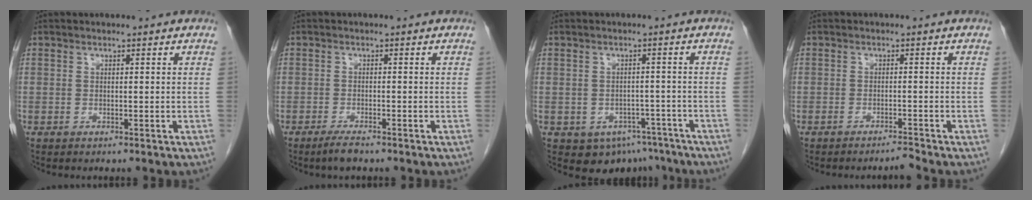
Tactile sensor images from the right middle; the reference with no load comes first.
{"total": 2.4, "force": [-1.9, 0.3, 1.4], "torque": [-0.036, -0.005, -0.035]}
{"total": 6.9, "force": [-4.5, 4.9, 1.8], "torque": [-0.011, 0.012, -0.054]}
{"total": 1.6, "force": [-1.5, -0.4, 0.4], "torque": [-0.004, -0.005, -0.026]}